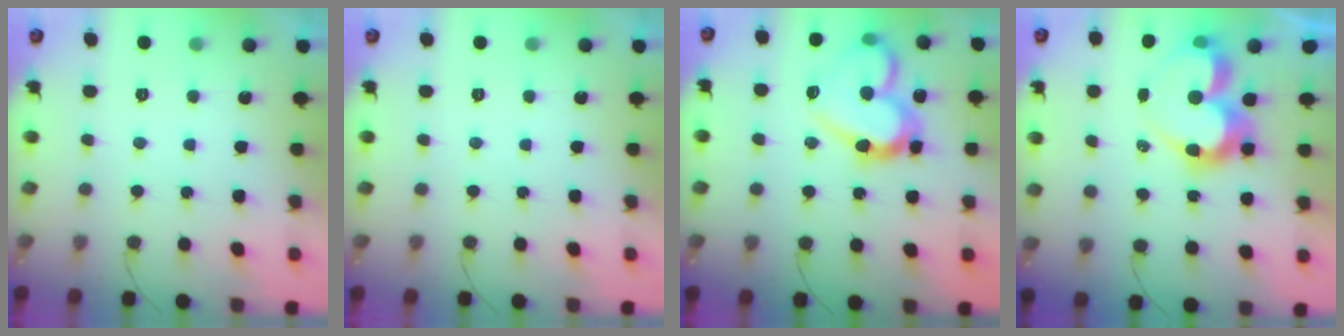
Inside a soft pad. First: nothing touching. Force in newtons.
{"total": 0.0}
{"total": 17.5, "press": 17.4, "slide": 1.5}
{"total": 12.2, "press": 12.1, "slide": 1.6}